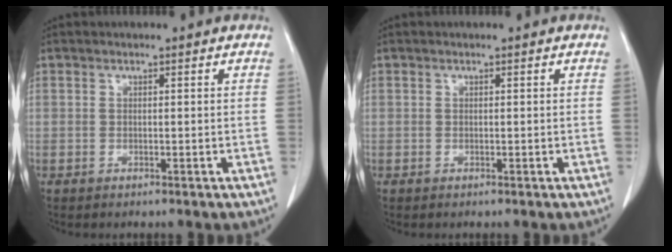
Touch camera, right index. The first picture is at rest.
{"total": 0.0}